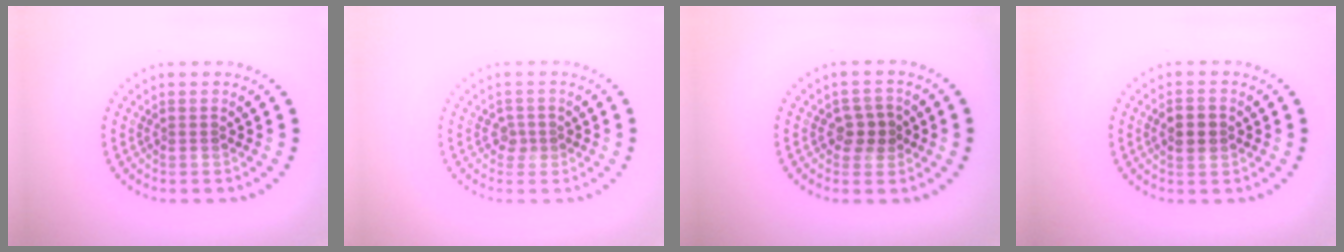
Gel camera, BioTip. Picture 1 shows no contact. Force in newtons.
{"total": 1.1, "press": 0.8, "slide": 0.7}
{"total": 2.1, "press": 2.0, "slide": 0.7}
{"total": 2.5, "press": 2.5, "slide": 0.1}